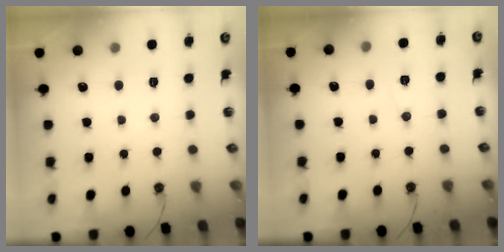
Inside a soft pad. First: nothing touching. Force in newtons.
{"total": 6.3, "press": 4.4, "slide": 4.5}